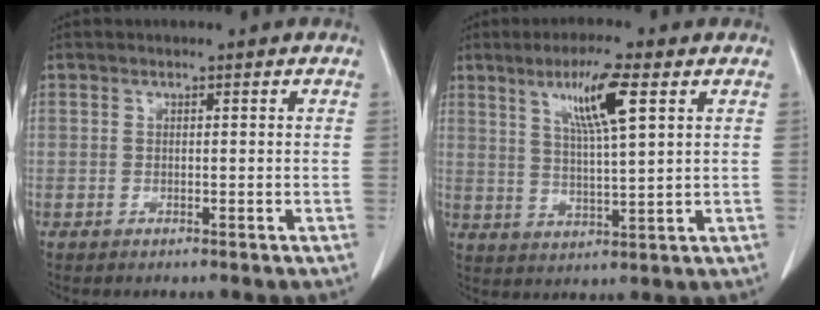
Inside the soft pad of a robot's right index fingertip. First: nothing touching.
{"total": 8.5, "force": [4.0, 0.1, 7.5], "torque": [-0.140, 0.000, 0.073]}